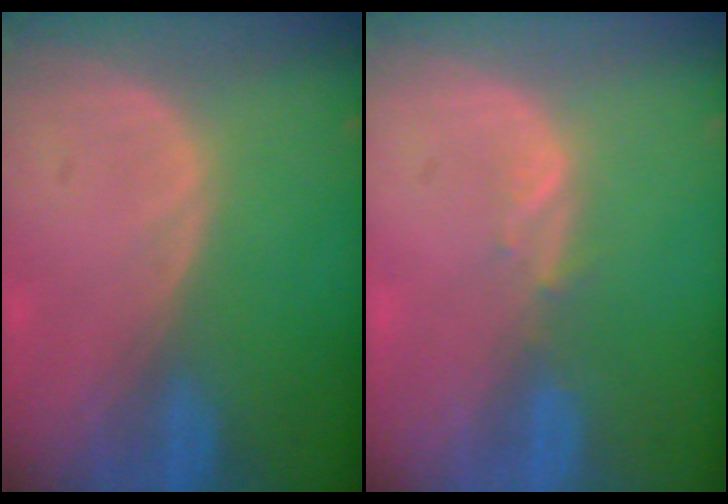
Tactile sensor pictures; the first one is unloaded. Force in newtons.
{"total": 1.4, "press": 1.2, "slide": 0.6}